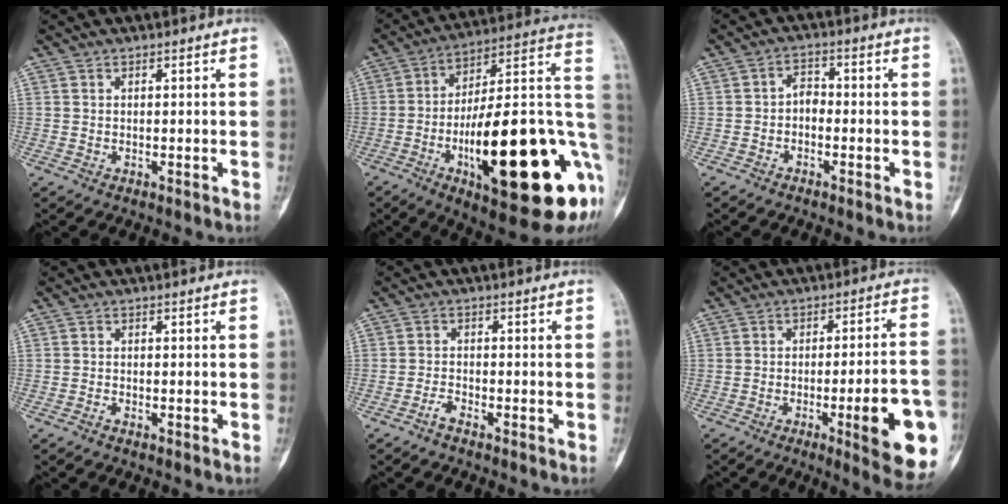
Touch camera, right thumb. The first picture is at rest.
{"total": 32.7, "force": [-8.3, 9.8, 30.0], "torque": [-0.385, 0.012, -0.117]}
{"total": 3.0, "force": [-1.1, 2.0, 1.9], "torque": [-0.020, 0.020, -0.030]}
{"total": 0.6, "force": [-0.5, 0.2, 0.3], "torque": [-0.008, 0.000, -0.012]}
{"total": 1.9, "force": [-1.6, 0.4, 1.0], "torque": [-0.025, 0.007, -0.035]}
{"total": 15.9, "force": [-5.4, 2.9, 14.7], "torque": [-0.168, 0.017, -0.063]}